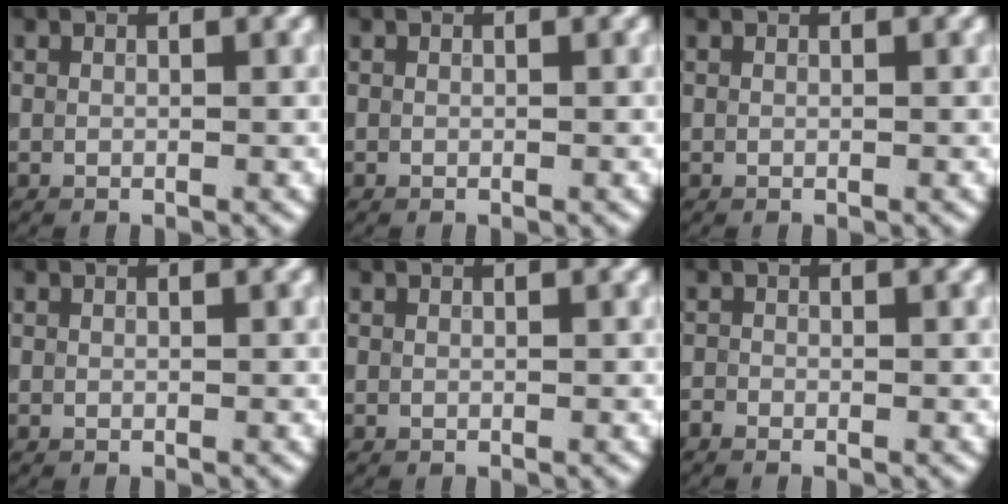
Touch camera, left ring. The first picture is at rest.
{"total": 0.0}
{"total": 0.0}
{"total": 0.0}
{"total": 0.0}
{"total": 0.7, "force": [-0.6, 0.2, 0.2], "torque": [0.000, -0.001, -0.014]}